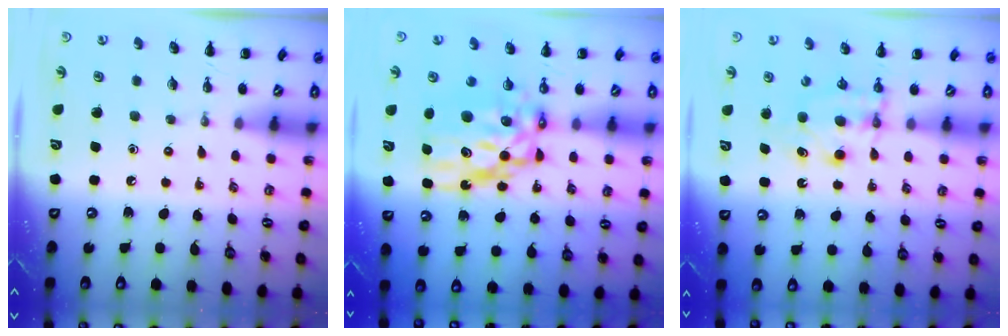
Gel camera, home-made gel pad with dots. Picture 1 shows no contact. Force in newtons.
{"total": 11.8, "press": 11.4, "slide": 3.1}
{"total": 6.3, "press": 6.1, "slide": 1.3}